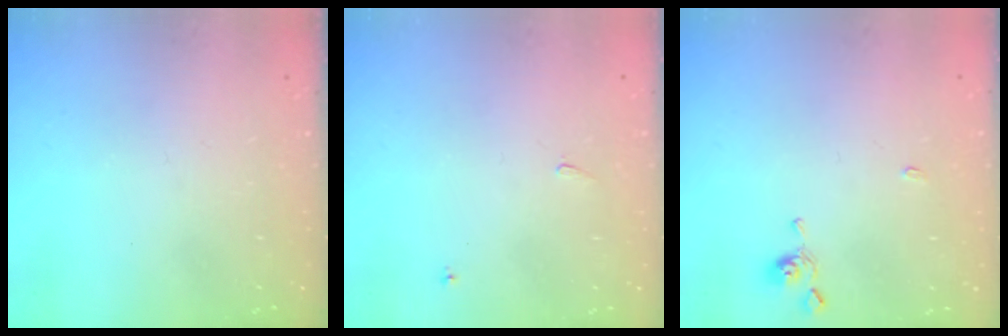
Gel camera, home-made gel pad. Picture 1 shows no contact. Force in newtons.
{"total": 0.6, "press": 0.5, "slide": 0.2}
{"total": 1.3, "press": 1.2, "slide": 0.4}